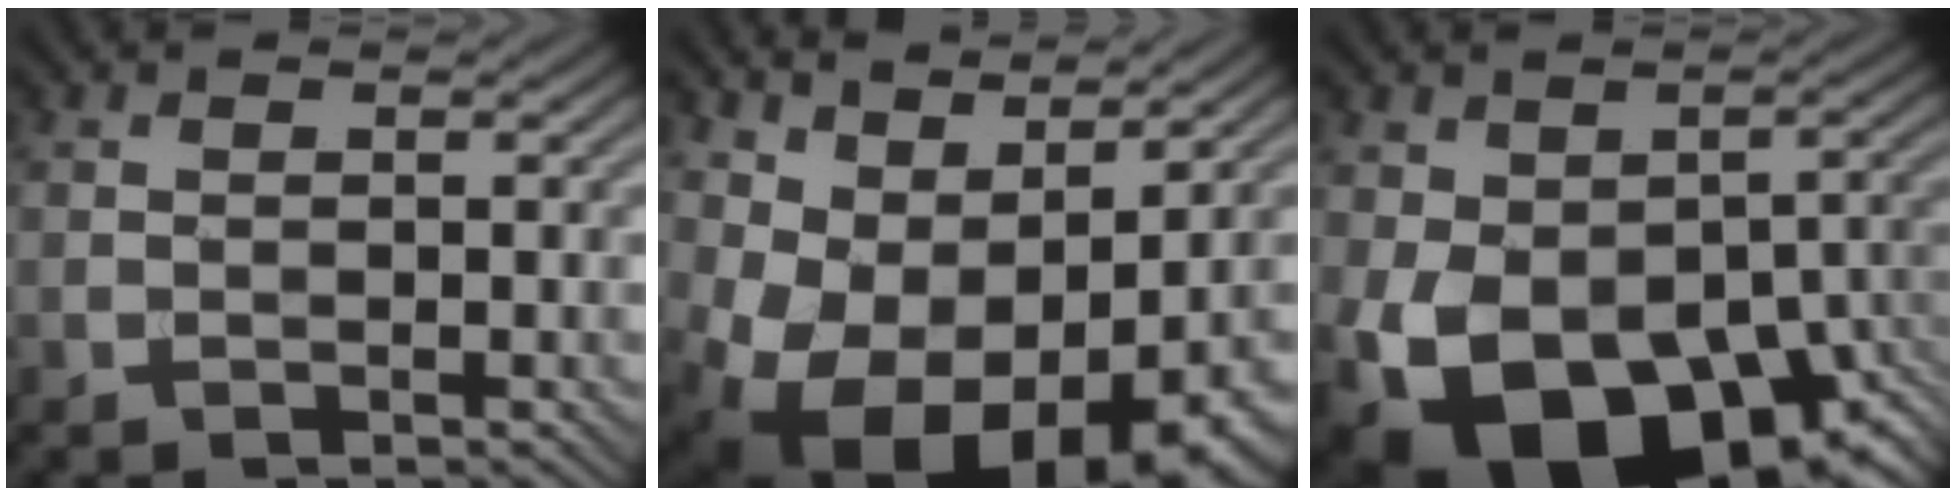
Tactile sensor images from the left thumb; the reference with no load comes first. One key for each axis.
{"total": 13.2, "fx": -0.3, "fy": 8.2, "fz": 10.3, "tx": -0.179, "ty": -0.023, "tz": 0.030}
{"total": 19.2, "fx": -8.0, "fy": 11.3, "fz": 13.2, "tx": -0.237, "ty": -0.045, "tz": -0.102}